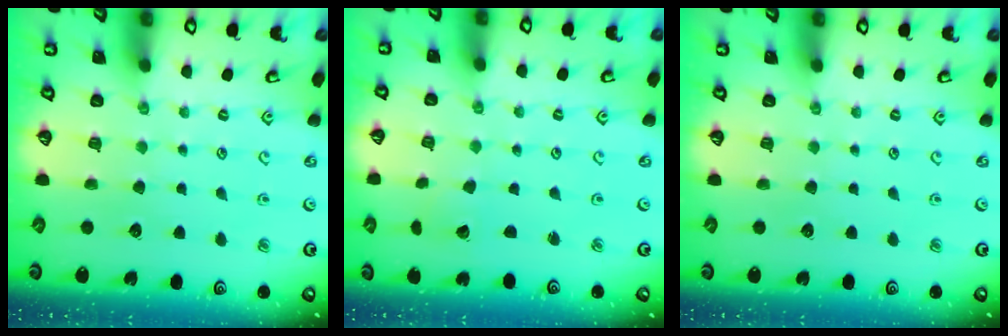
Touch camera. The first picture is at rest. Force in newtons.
{"total": 1.4, "press": 1.4, "slide": 0.0}
{"total": 0.0}